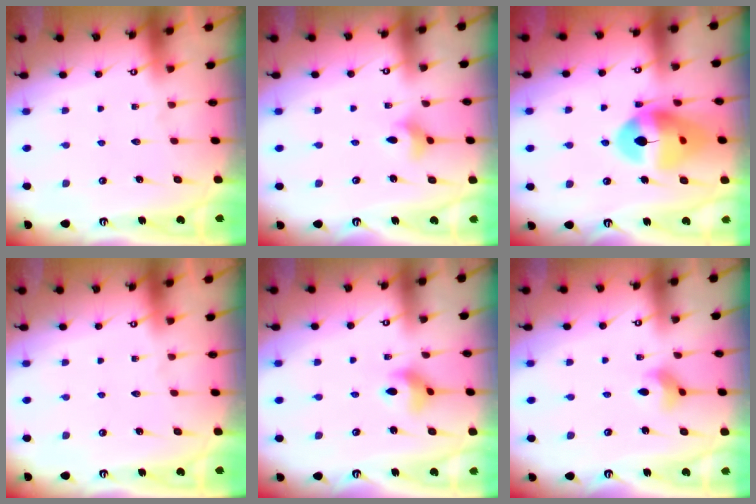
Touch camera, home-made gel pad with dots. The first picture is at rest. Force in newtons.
{"total": 4.0, "press": 4.0, "slide": 0.3}
{"total": 16.8, "press": 16.7, "slide": 2.1}
{"total": 0.0}
{"total": 5.3, "press": 5.2, "slide": 0.3}
{"total": 3.7, "press": 3.6, "slide": 0.5}